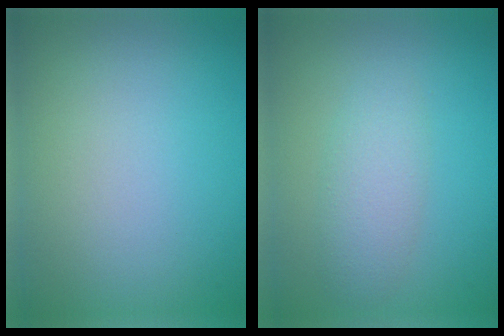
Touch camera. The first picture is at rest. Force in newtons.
{"total": 2.7, "press": 2.7, "slide": 0.0}